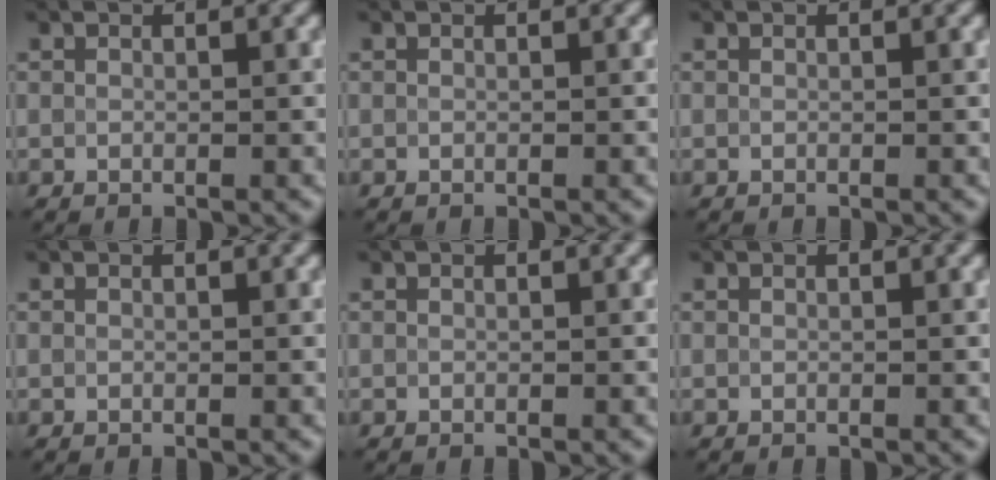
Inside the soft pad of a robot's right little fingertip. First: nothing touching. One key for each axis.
{"total": 0.0}
{"total": 0.0}
{"total": 0.0}
{"total": 0.0}
{"total": 0.0}